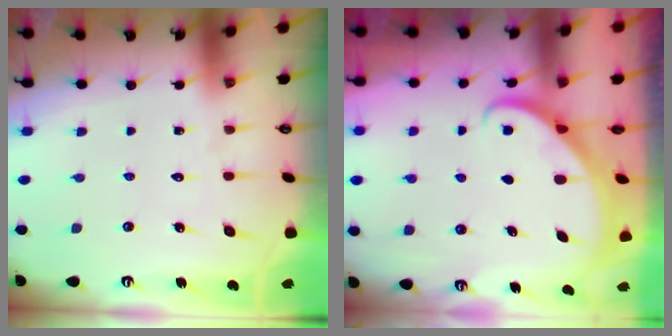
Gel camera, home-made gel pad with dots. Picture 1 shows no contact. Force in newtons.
{"total": 2.7, "press": 2.7, "slide": 0.1}